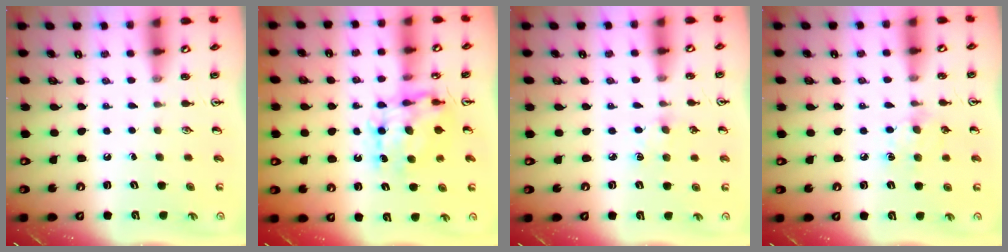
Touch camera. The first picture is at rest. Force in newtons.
{"total": 9.2, "press": 9.2, "slide": 0.7}
{"total": 4.8, "press": 4.8, "slide": 0.5}
{"total": 9.0, "press": 9.0, "slide": 0.7}